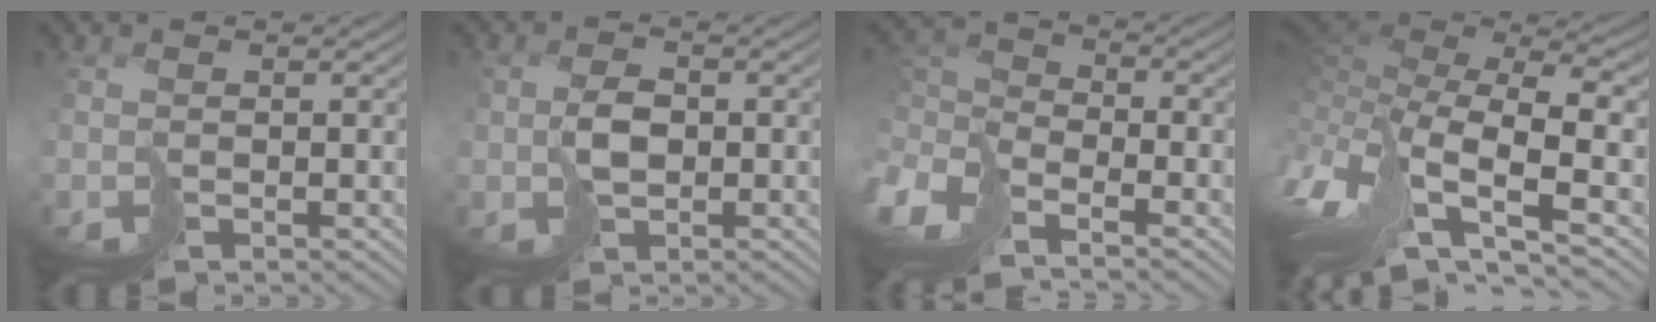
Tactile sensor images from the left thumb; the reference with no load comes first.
{"total": 2.9, "force": [0.2, 2.0, 2.0], "torque": [-0.039, 0.002, 0.011]}
{"total": 8.6, "force": [-4.3, 4.2, 6.1], "torque": [-0.178, -0.009, -0.087]}
{"total": 16.1, "force": [-4.0, 6.4, 14.2], "torque": [-0.343, -0.017, -0.025]}